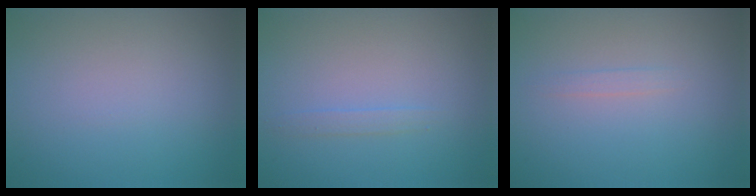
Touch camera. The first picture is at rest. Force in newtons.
{"total": 0.8, "press": 0.8, "slide": 0.1}
{"total": 0.7, "press": 0.7, "slide": 0.0}